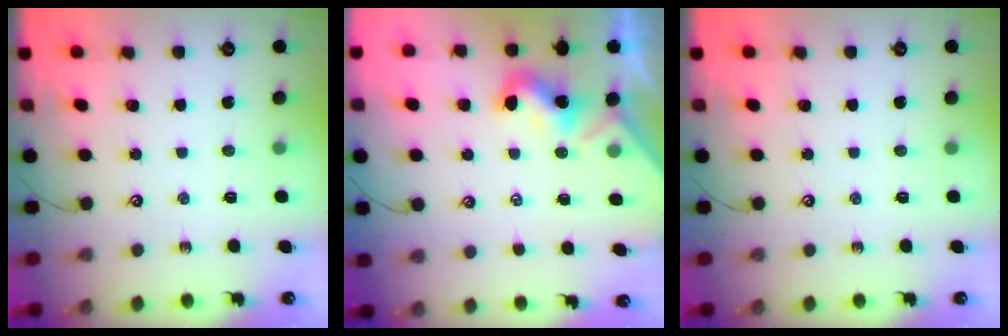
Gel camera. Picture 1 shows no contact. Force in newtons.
{"total": 1.9, "press": 1.9, "slide": 0.4}
{"total": 0.0}